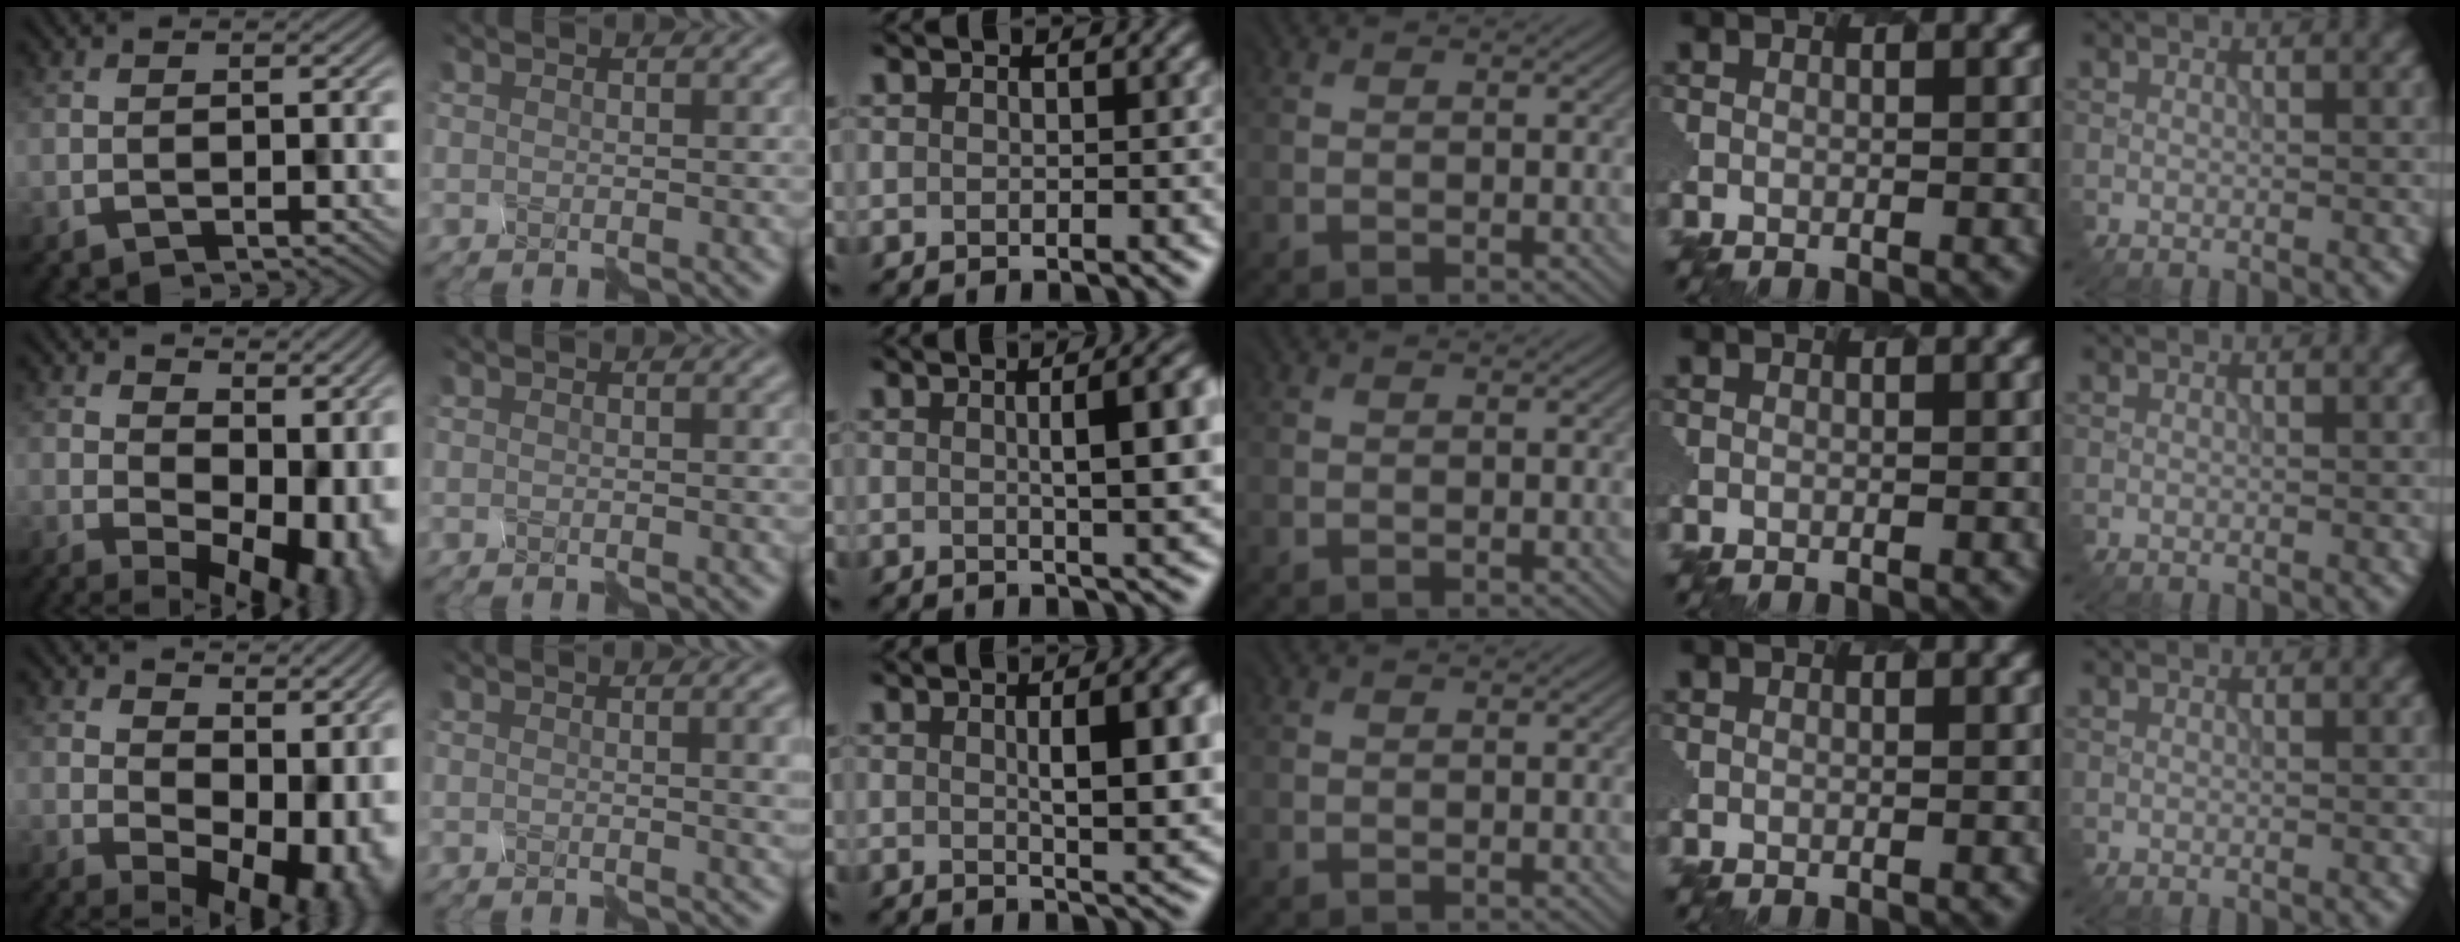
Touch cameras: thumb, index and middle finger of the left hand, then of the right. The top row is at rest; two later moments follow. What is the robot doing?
{"motion": "disassemble", "object": "spray bottle"}